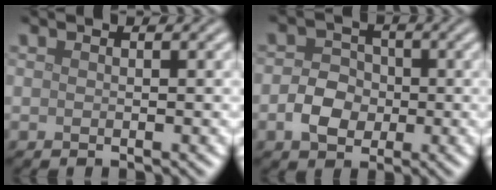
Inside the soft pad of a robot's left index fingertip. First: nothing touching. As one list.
[{"total": 3.5, "force": [-0.9, 2.8, 1.9], "torque": [-0.035, 0.003, -0.018]}]